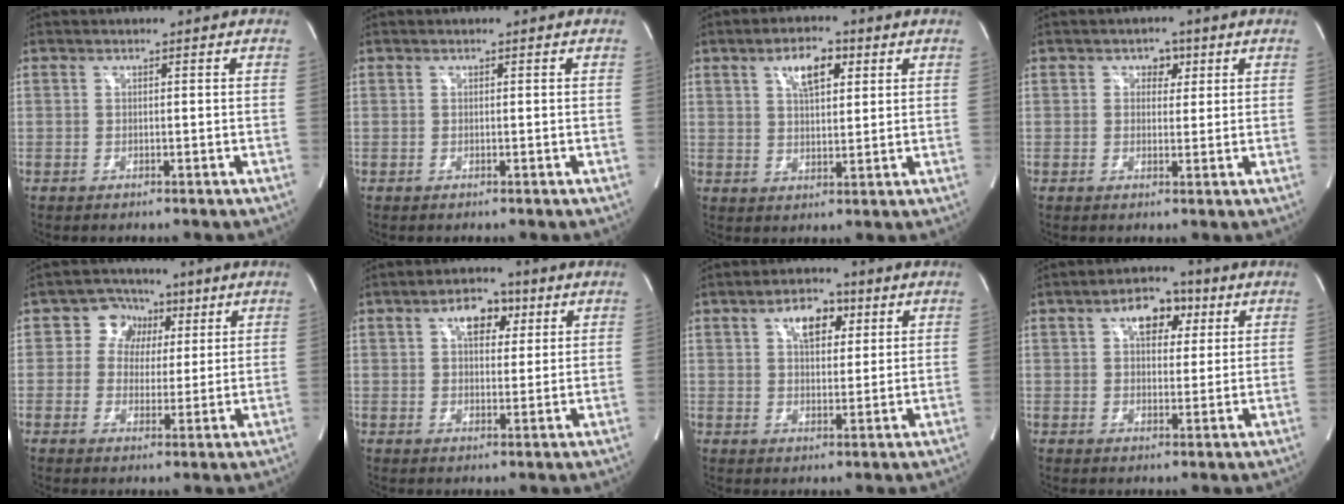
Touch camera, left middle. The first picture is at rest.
{"total": 0.0}
{"total": 6.3, "force": [3.0, 2.5, 5.0], "torque": [-0.087, 0.010, 0.052]}
{"total": 2.6, "force": [1.0, 1.9, 1.3], "torque": [-0.013, 0.008, 0.013]}
{"total": 6.2, "force": [2.0, 5.6, 1.9], "torque": [-0.021, 0.026, 0.033]}
{"total": 5.9, "force": [2.6, 3.4, 4.1], "torque": [-0.065, 0.019, 0.040]}
{"total": 6.3, "force": [2.9, 3.4, 4.6], "torque": [-0.074, 0.014, 0.048]}
{"total": 6.7, "force": [2.8, 3.9, 4.7], "torque": [-0.071, 0.025, 0.043]}